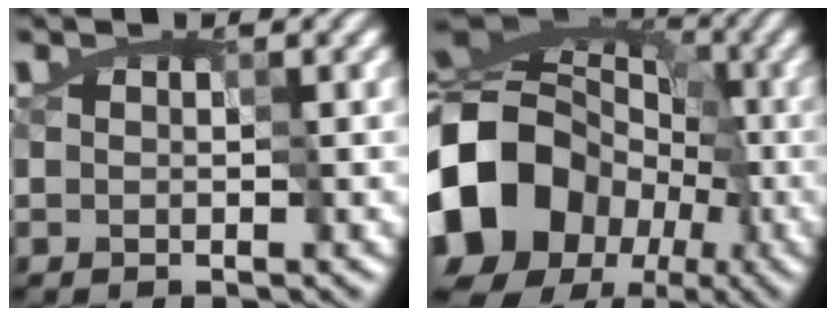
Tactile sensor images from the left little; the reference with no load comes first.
{"total": 17.7, "force": [-6.6, 14.3, 8.1], "torque": [-0.163, 0.014, -0.142]}